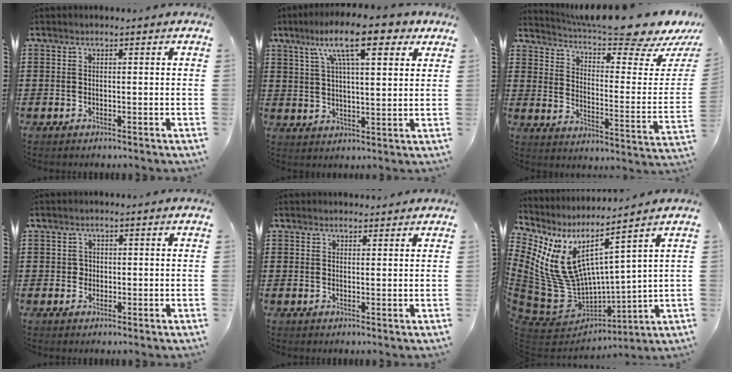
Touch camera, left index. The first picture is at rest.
{"total": 13.5, "force": [8.1, 3.5, 10.3], "torque": [-0.194, -0.007, 0.135]}
{"total": 8.6, "force": [7.4, 0.2, 4.4], "torque": [-0.084, -0.065, 0.119]}
{"total": 1.1, "force": [0.2, 1.1, 0.2], "torque": [-0.008, 0.006, 0.003]}
{"total": 1.3, "force": [1.3, 0.4, 0.1], "torque": [-0.004, 0.003, 0.026]}
{"total": 9.3, "force": [3.1, 5.2, 7.0], "torque": [-0.202, -0.064, 0.047]}